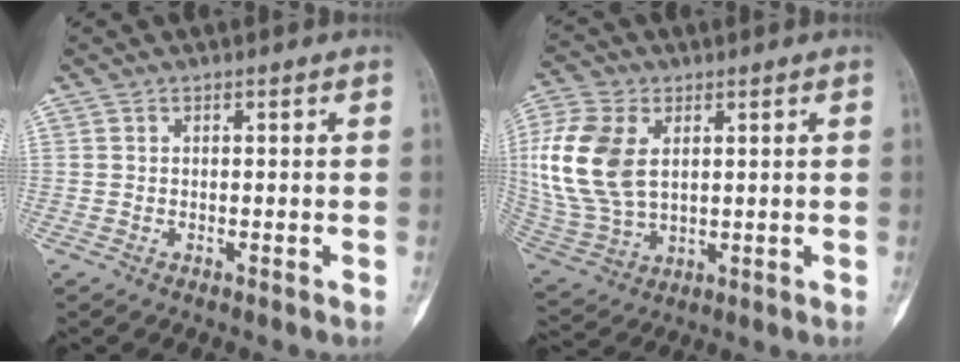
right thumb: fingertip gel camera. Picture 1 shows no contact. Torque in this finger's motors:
{"motor_torque": [1.12, 1.09, 1.02, -0.50, 0.28]}